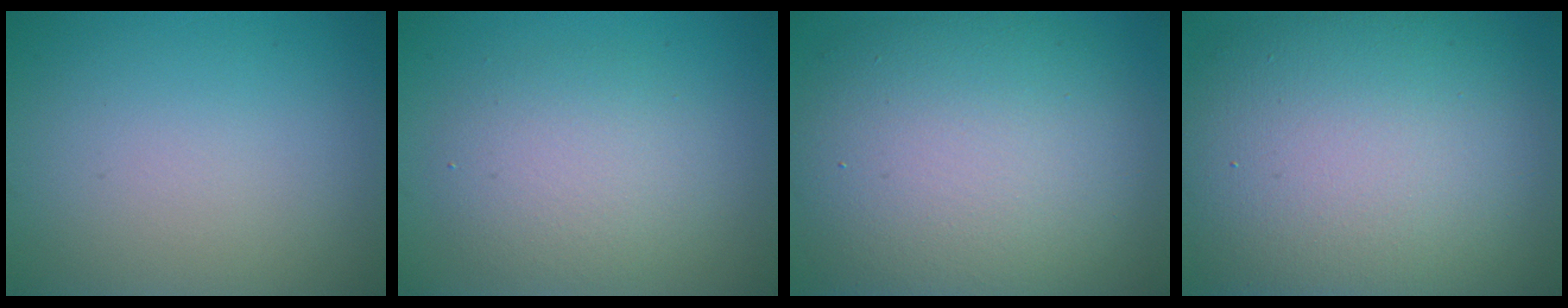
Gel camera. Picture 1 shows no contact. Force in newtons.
{"total": 4.0, "press": 4.0, "slide": 0.5}
{"total": 12.2, "press": 12.2, "slide": 0.8}
{"total": 15.1, "press": 15.1, "slide": 1.2}